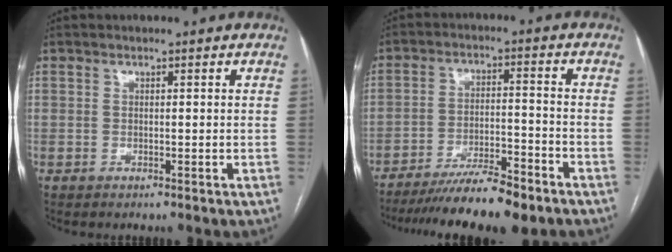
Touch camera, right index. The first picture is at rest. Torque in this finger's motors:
{"motor_torque": [0.92, -0.61, 0.77, 0.15]}